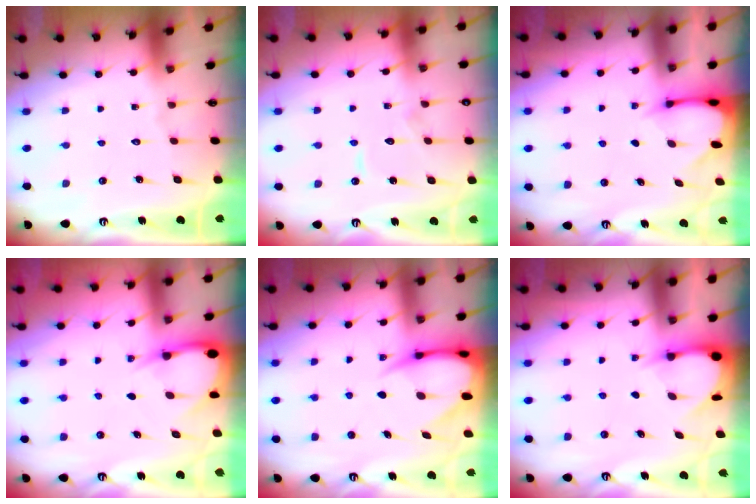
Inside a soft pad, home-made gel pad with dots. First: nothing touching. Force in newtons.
{"total": 6.8, "press": 6.8, "slide": 0.6}
{"total": 2.6, "press": 2.5, "slide": 0.3}
{"total": 4.9, "press": 4.9, "slide": 0.6}
{"total": 8.2, "press": 8.2, "slide": 0.7}
{"total": 3.5, "press": 3.5, "slide": 0.5}